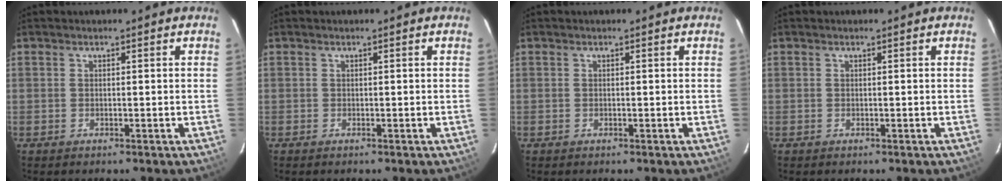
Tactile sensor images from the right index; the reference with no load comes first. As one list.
[{"total": 0.0}, {"total": 0.0}, {"total": 0.0}]